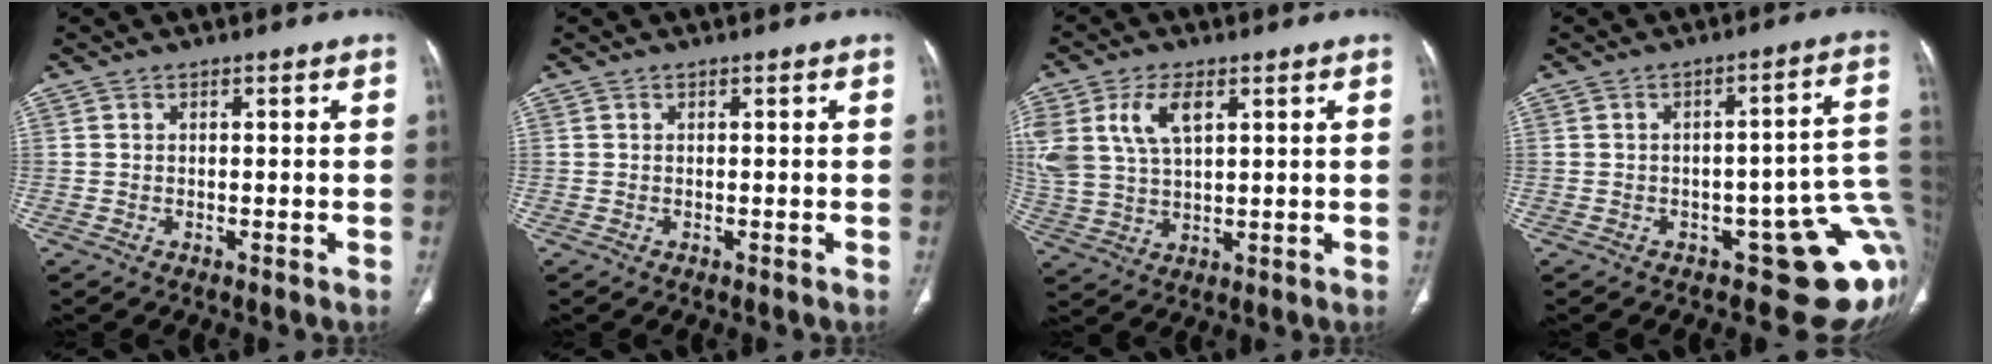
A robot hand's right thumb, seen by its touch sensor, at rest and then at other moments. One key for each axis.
{"total": 0.0}
{"total": 11.9, "fx": 4.6, "fy": 6.5, "fz": 8.8, "tx": -0.192, "ty": -0.003, "tz": 0.099}
{"total": 16.1, "fx": -4.3, "fy": 7.2, "fz": 13.7, "tx": -0.097, "ty": 0.033, "tz": -0.042}